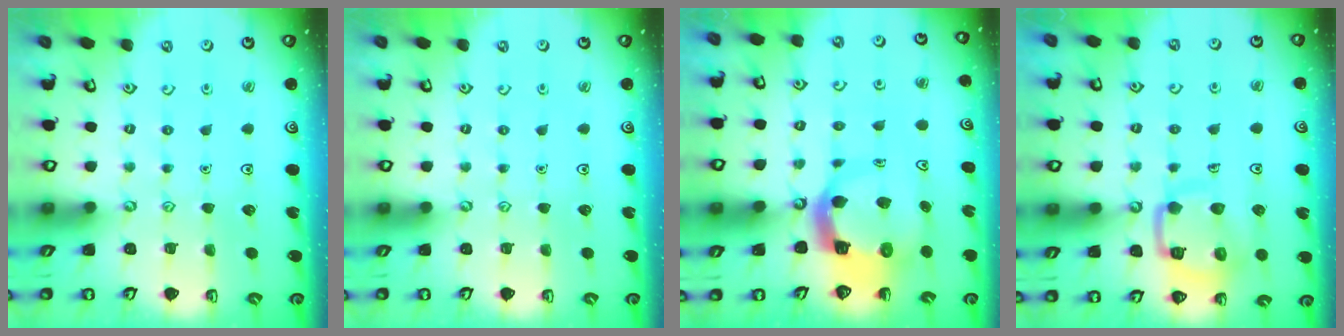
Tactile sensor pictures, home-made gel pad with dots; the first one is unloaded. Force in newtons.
{"total": 0.0}
{"total": 8.5, "press": 8.4, "slide": 1.3}
{"total": 16.5, "press": 16.5, "slide": 1.6}